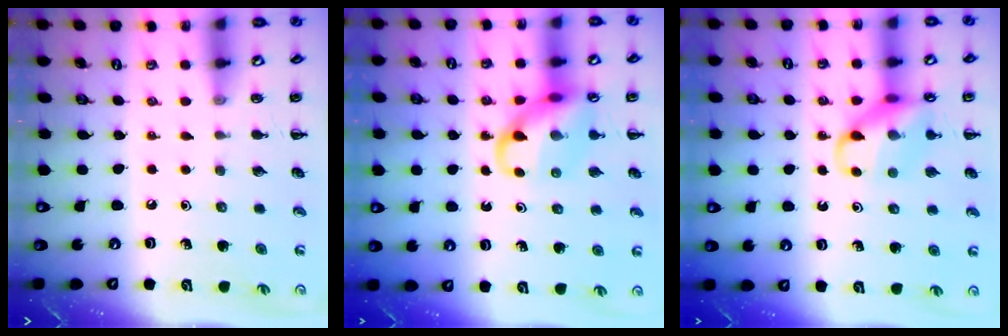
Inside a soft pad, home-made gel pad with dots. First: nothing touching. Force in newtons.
{"total": 12.6, "press": 12.5, "slide": 1.9}
{"total": 12.9, "press": 12.8, "slide": 1.6}